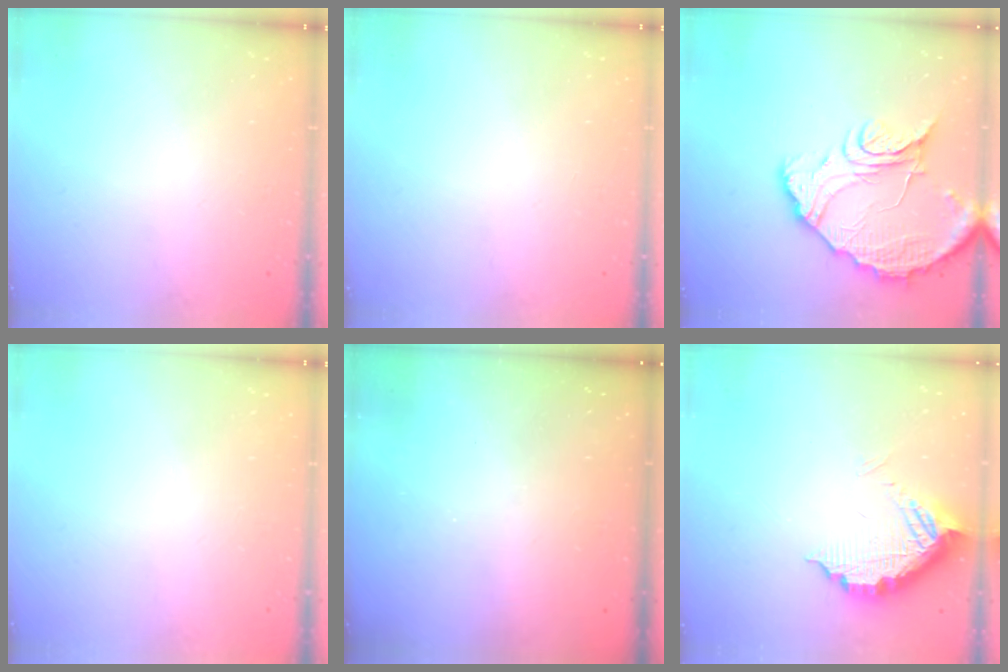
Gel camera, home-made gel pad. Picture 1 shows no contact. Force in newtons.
{"total": 0.0}
{"total": 15.0, "press": 14.9, "slide": 1.3}
{"total": 0.0}
{"total": 3.0, "press": 3.0, "slide": 0.1}
{"total": 10.8, "press": 10.7, "slide": 0.9}